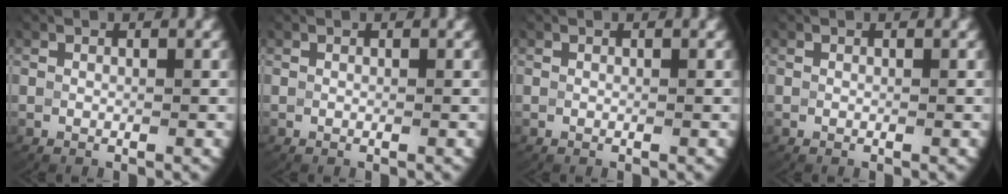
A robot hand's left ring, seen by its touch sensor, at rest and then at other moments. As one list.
[{"total": 0.0}, {"total": 0.0}, {"total": 0.0}]